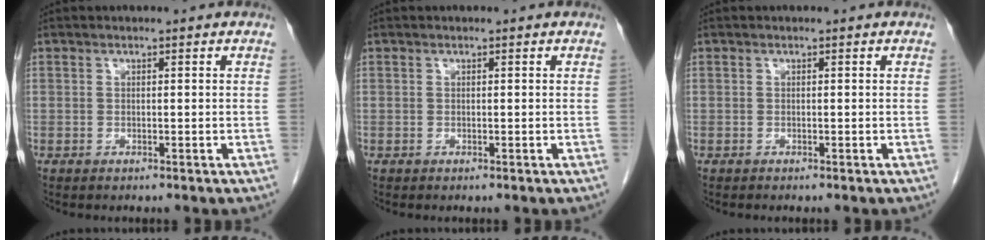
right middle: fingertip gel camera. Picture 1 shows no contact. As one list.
[{"total": 0.0}, {"total": 0.0}]